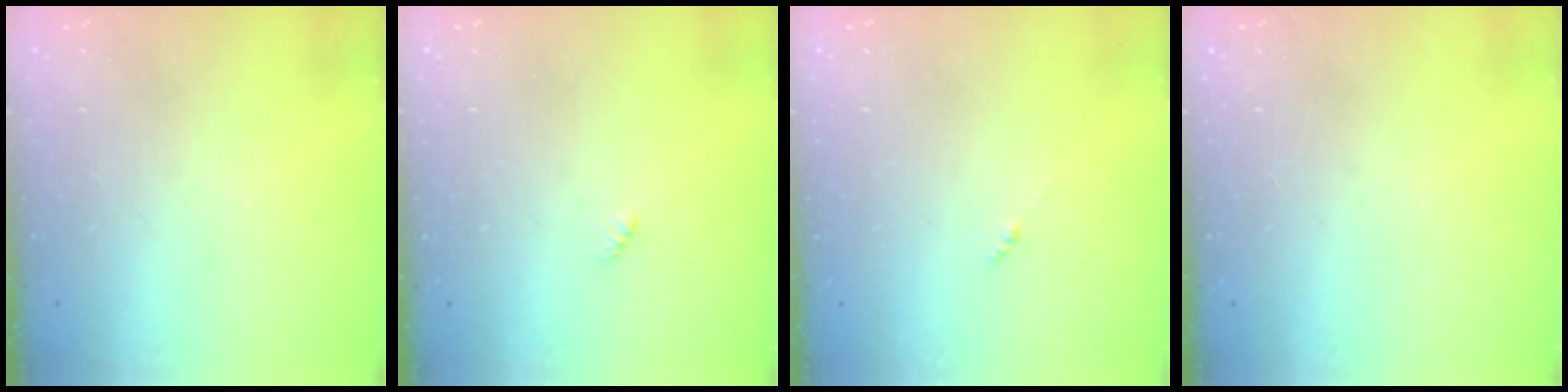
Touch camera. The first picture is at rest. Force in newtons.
{"total": 1.9, "press": 1.9, "slide": 0.4}
{"total": 0.0}
{"total": 0.0}